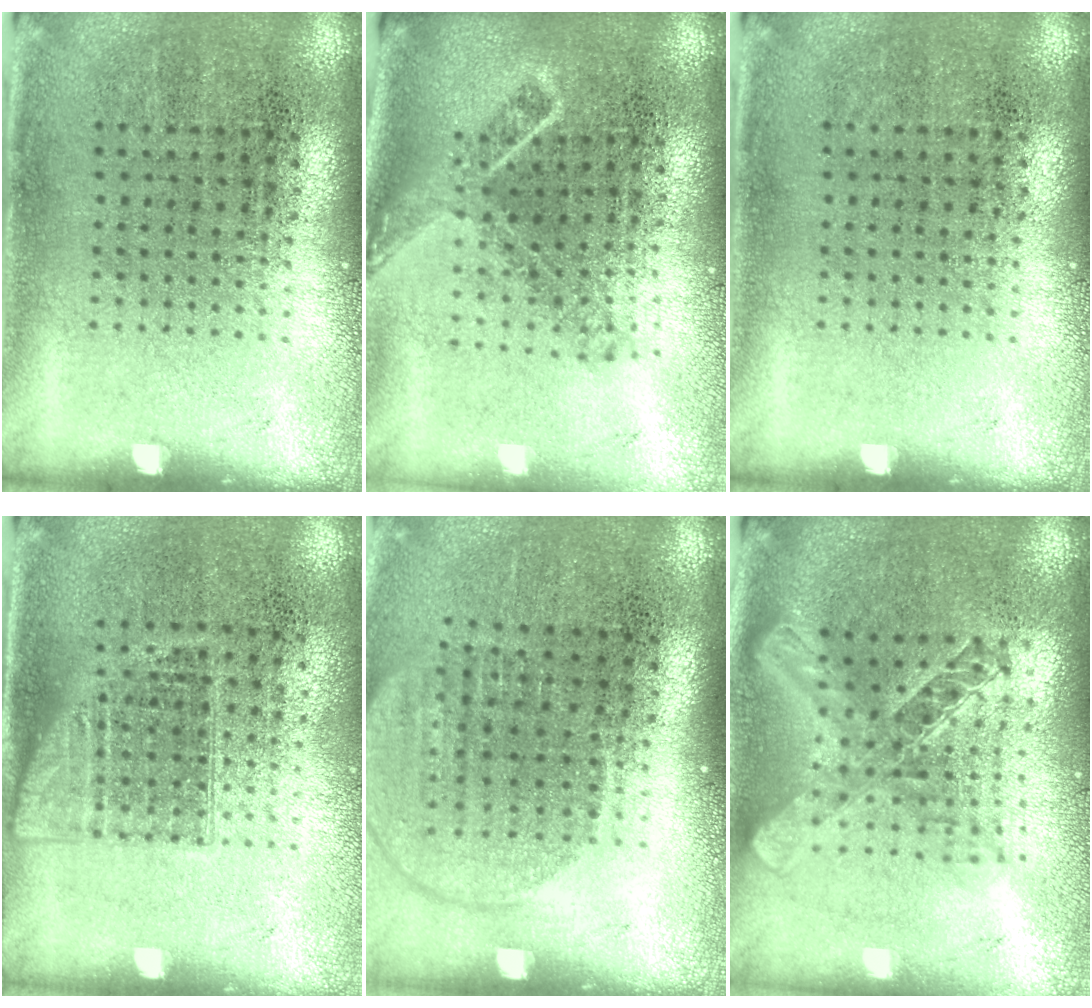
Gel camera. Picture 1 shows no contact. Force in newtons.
{"total": 1.8, "press": 1.3, "slide": 1.2}
{"total": 0.0}
{"total": 1.0, "press": 0.9, "slide": 0.4}
{"total": 1.8, "press": 1.5, "slide": 0.9}
{"total": 2.1, "press": 1.7, "slide": 1.2}